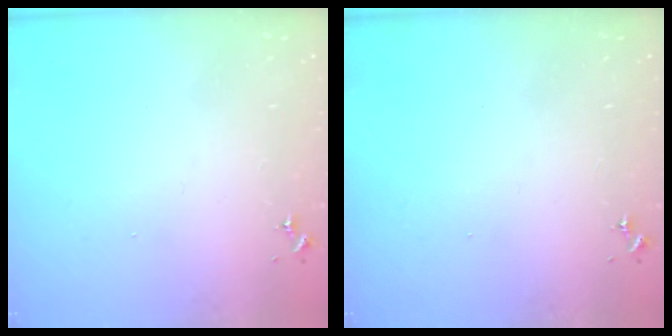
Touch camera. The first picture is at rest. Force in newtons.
{"total": 0.0}